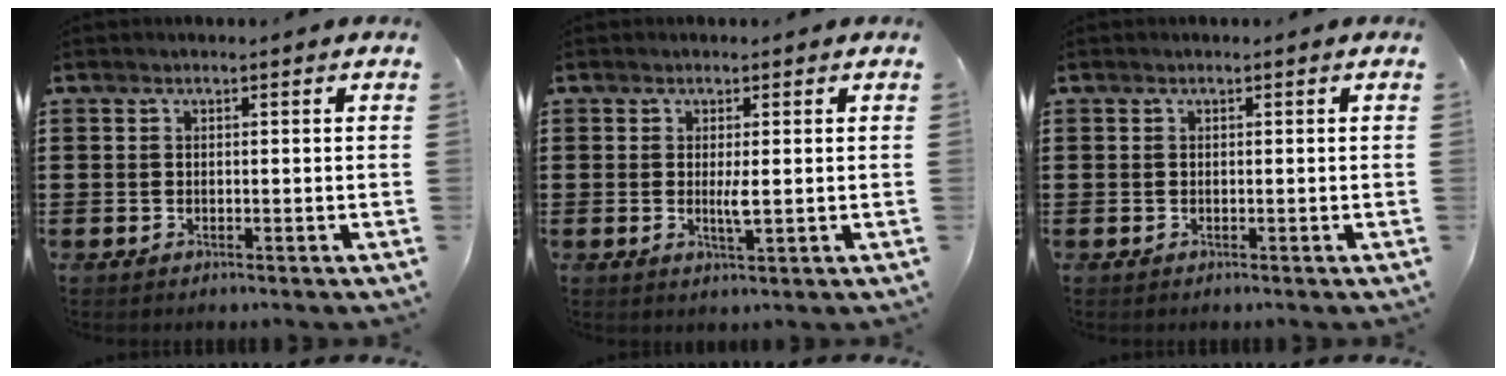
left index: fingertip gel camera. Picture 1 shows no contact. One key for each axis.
{"total": 2.2, "fx": 0.2, "fy": 0.1, "fz": 2.2, "tx": -0.043, "ty": -0.005, "tz": 0.004}
{"total": 0.0}